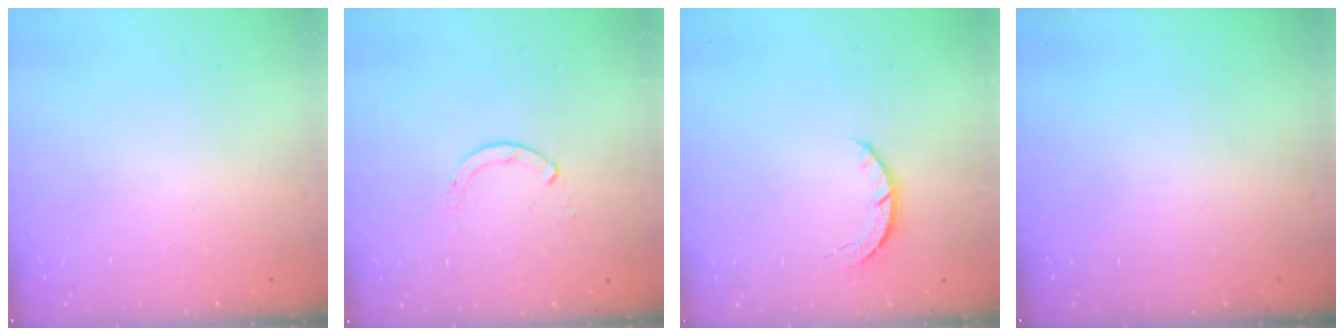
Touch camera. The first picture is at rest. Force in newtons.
{"total": 0.8, "press": 0.7, "slide": 0.1}
{"total": 3.3, "press": 3.3, "slide": 0.5}
{"total": 0.0}